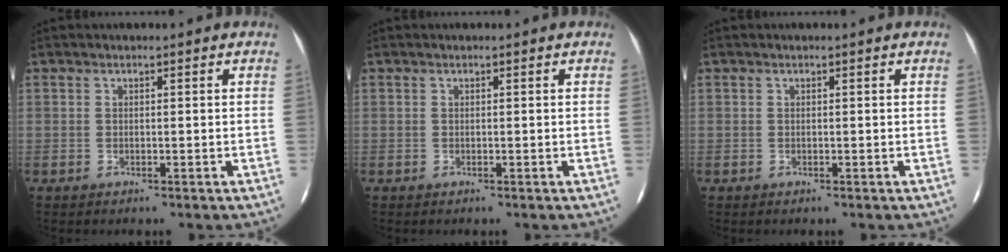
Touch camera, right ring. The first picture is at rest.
{"total": 0.0}
{"total": 0.0}